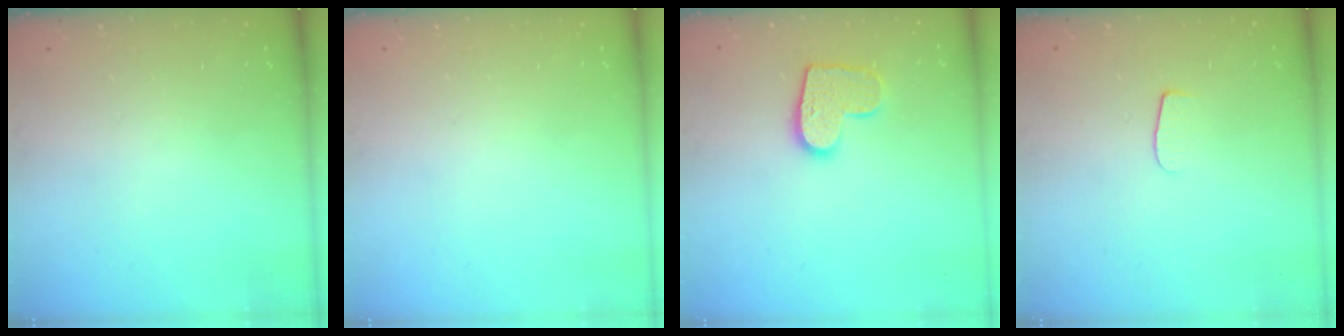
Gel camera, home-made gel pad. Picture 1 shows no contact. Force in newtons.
{"total": 0.0}
{"total": 11.6, "press": 11.5, "slide": 0.5}
{"total": 6.0, "press": 6.0, "slide": 0.6}